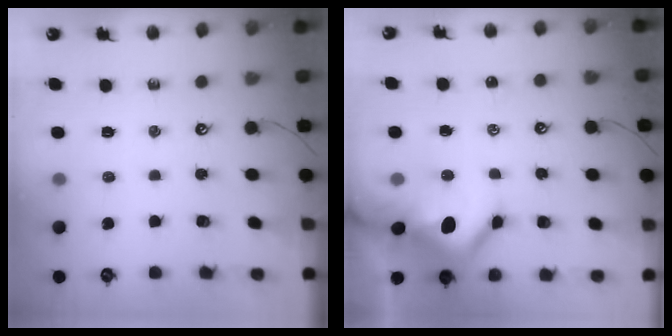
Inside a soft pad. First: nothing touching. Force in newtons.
{"total": 13.2, "press": 13.1, "slide": 1.7}